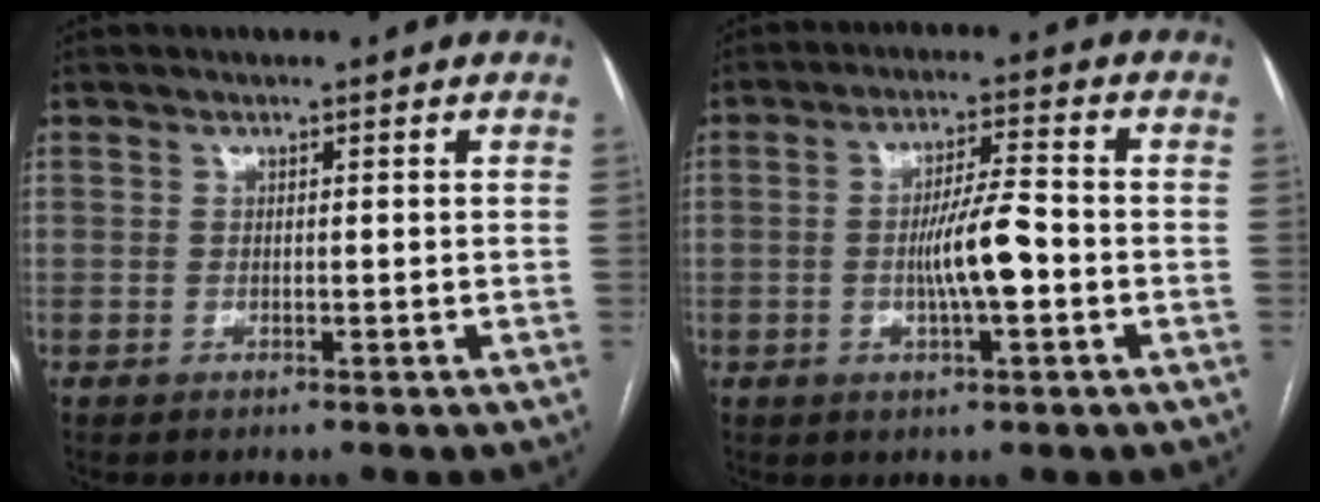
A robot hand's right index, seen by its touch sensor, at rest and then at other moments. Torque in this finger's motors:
{"motor_torque": [0.68, -0.07, 0.39, 0.11]}